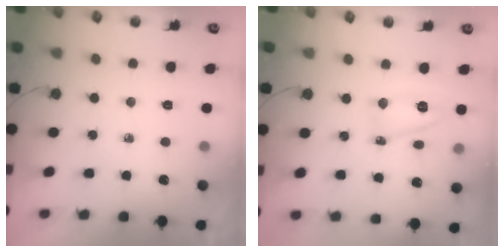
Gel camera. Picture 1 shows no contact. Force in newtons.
{"total": 7.0, "press": 6.9, "slide": 0.6}